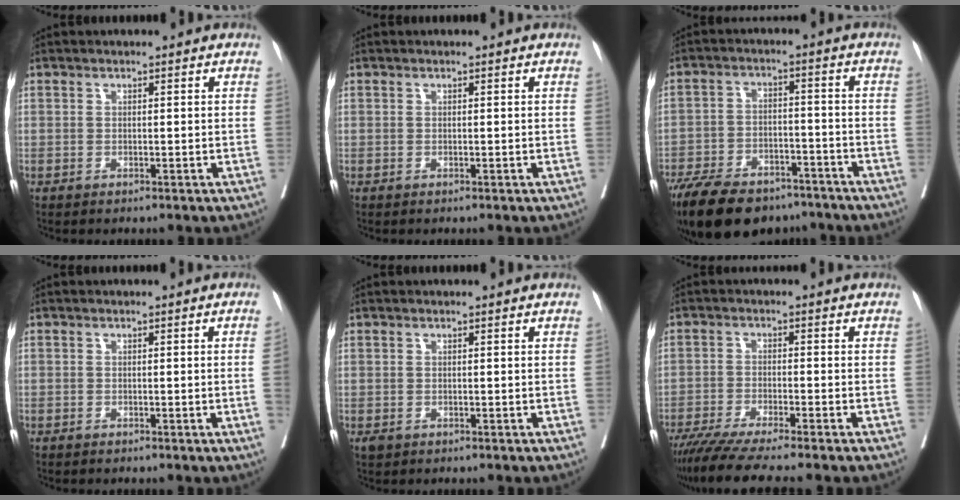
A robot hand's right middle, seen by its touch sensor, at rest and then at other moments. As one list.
[{"total": 0.0}, {"total": 17.8, "force": [-13.7, 7.8, 8.2], "torque": [-0.176, -0.010, -0.210]}, {"total": 1.0, "force": [-0.4, -0.2, 0.9], "torque": [-0.011, 0.002, -0.011]}, {"total": 0.9, "force": [-0.5, 0.7, 0.4], "torque": [-0.012, 0.000, -0.004]}, {"total": 10.0, "force": [-8.4, -0.6, 5.3], "torque": [-0.069, -0.029, -0.137]}]